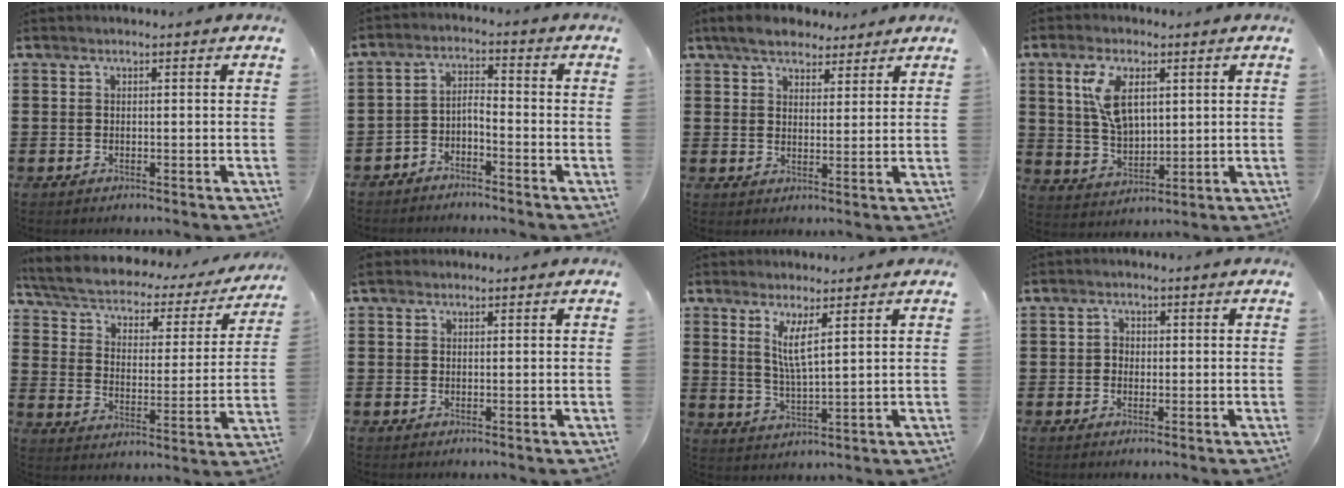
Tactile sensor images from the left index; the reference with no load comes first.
{"total": 3.4, "force": [-3.2, 0.4, 1.0], "torque": [-0.028, 0.007, -0.071]}
{"total": 4.9, "force": [4.3, 2.0, 1.4], "torque": [-0.042, 0.002, 0.081]}
{"total": 8.1, "force": [2.9, 4.1, 6.3], "torque": [-0.135, 0.006, 0.048]}
{"total": 3.5, "force": [2.9, 1.1, 1.6], "torque": [-0.047, -0.024, 0.042]}
{"total": 0.8, "force": [0.4, 0.5, 0.4], "torque": [-0.011, 0.006, 0.008]}
{"total": 5.1, "force": [2.8, 0.6, 4.3], "torque": [-0.093, -0.003, 0.047]}
{"total": 1.3, "force": [-0.1, 1.2, 0.6], "torque": [-0.014, 0.007, -0.004]}